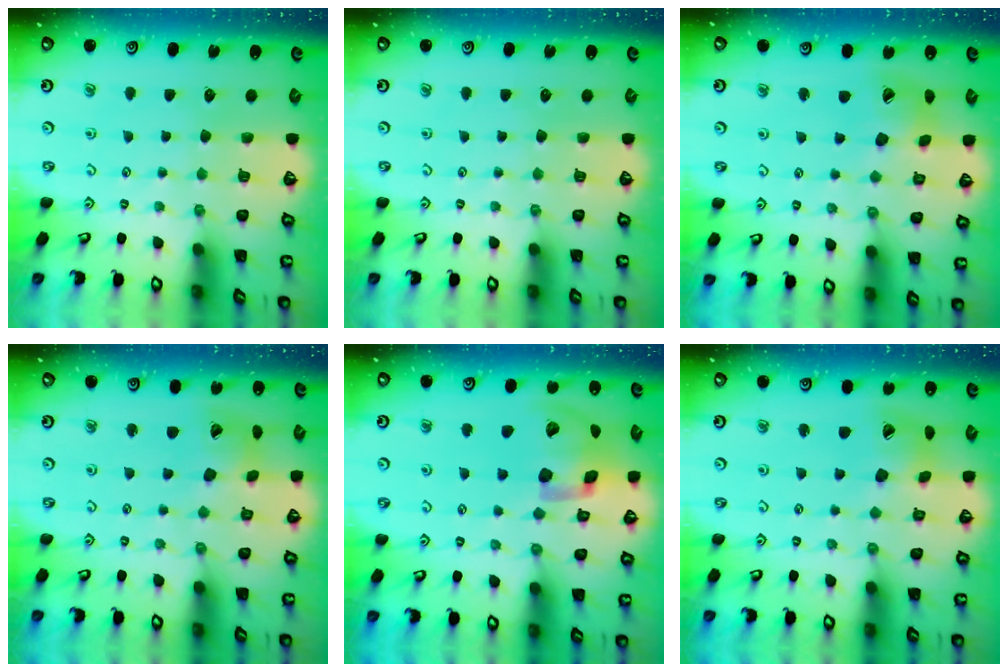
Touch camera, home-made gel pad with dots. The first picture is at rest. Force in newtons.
{"total": 0.0}
{"total": 13.2, "press": 13.2, "slide": 1.5}
{"total": 11.2, "press": 11.1, "slide": 1.5}
{"total": 18.1, "press": 17.9, "slide": 2.9}
{"total": 13.4, "press": 13.3, "slide": 1.8}